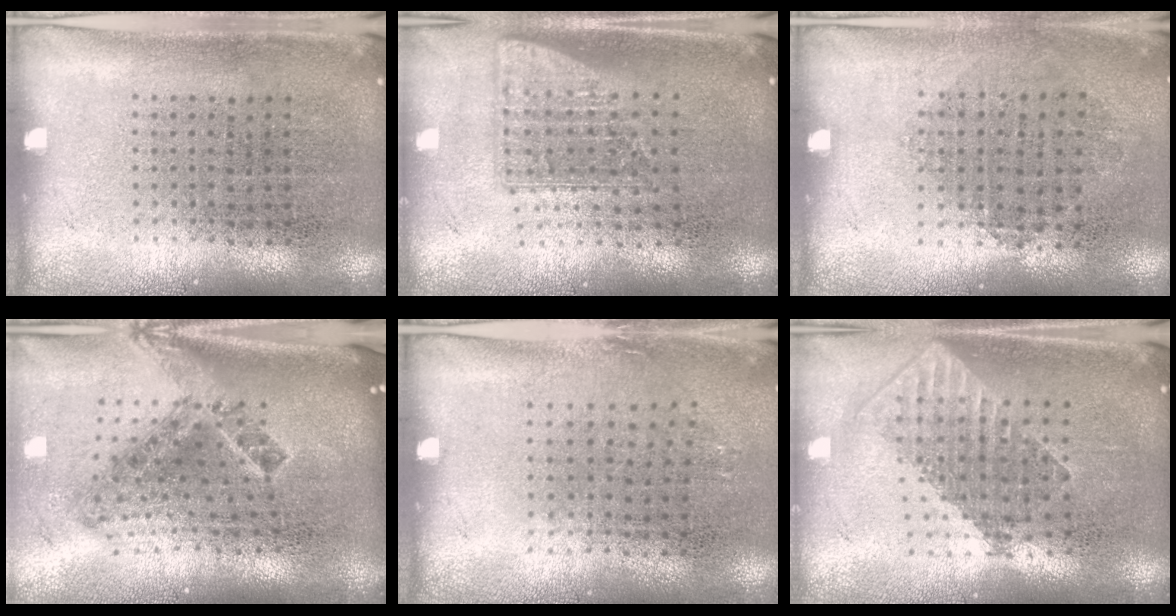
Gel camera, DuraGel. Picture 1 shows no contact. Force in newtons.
{"total": 1.5, "press": 1.2, "slide": 0.9}
{"total": 0.8, "press": 0.8, "slide": 0.3}
{"total": 2.2, "press": 1.3, "slide": 1.7}
{"total": 0.8, "press": 0.6, "slide": 0.5}
{"total": 1.8, "press": 1.4, "slide": 1.1}